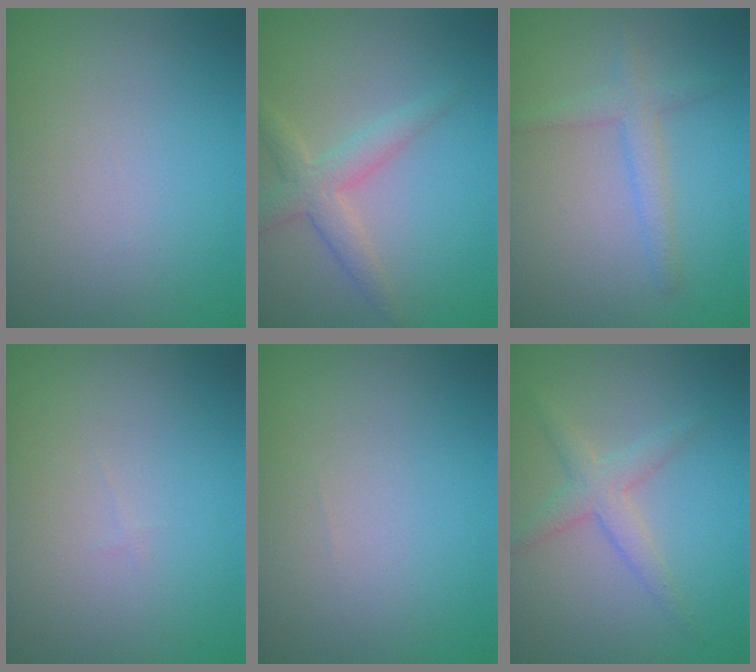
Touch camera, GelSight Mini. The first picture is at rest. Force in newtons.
{"total": 3.0, "press": 3.0, "slide": 0.3}
{"total": 2.3, "press": 2.3, "slide": 0.1}
{"total": 0.0}
{"total": 0.0}
{"total": 2.5, "press": 2.5, "slide": 0.2}